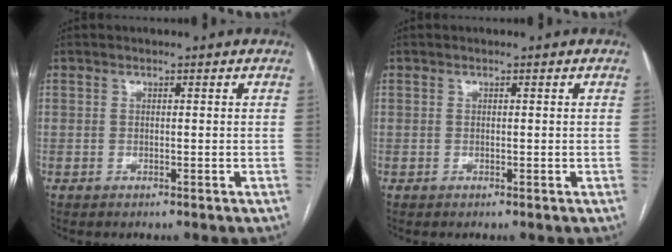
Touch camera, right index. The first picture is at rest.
{"total": 0.0}